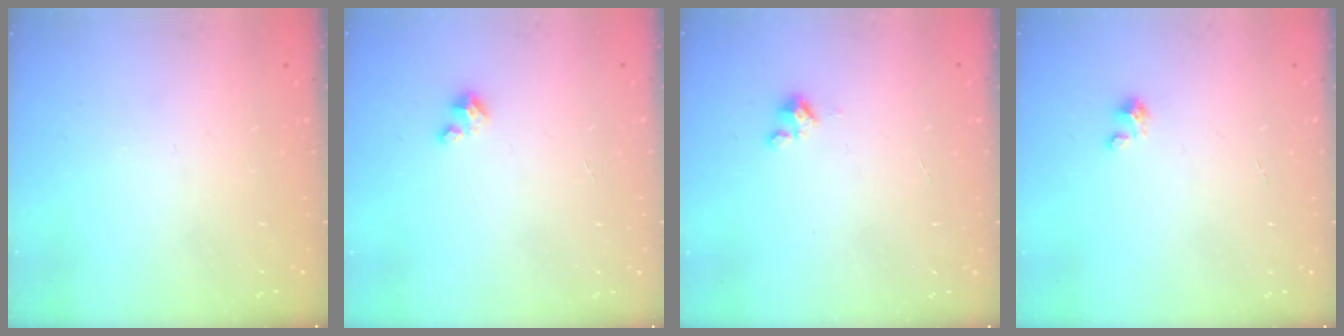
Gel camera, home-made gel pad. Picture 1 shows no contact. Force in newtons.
{"total": 2.6, "press": 2.6, "slide": 0.2}
{"total": 2.4, "press": 2.4, "slide": 0.3}
{"total": 1.8, "press": 1.8, "slide": 0.2}